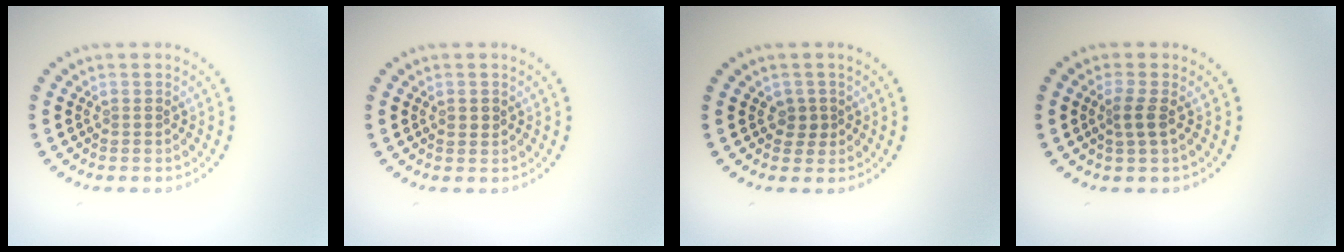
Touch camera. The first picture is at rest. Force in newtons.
{"total": 0.8, "press": 0.8, "slide": 0.1}
{"total": 1.3, "press": 1.1, "slide": 0.8}
{"total": 1.7, "press": 1.4, "slide": 1.0}